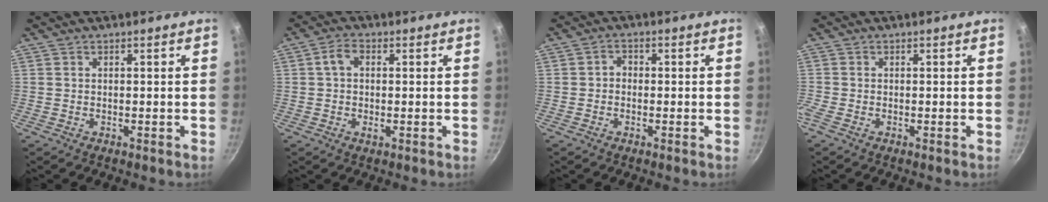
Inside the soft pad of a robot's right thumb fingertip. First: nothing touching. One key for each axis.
{"total": 3.9, "fx": 0.5, "fy": 2.5, "fz": 3.0, "tx": -0.054, "ty": 0.008, "tz": 0.002}
{"total": 2.0, "fx": -0.4, "fy": 1.7, "fz": 1.0, "tx": -0.006, "ty": 0.009, "tz": -0.009}
{"total": 0.9, "fx": -0.4, "fy": 0.5, "fz": 0.6, "tx": -0.022, "ty": 0.000, "tz": -0.015}